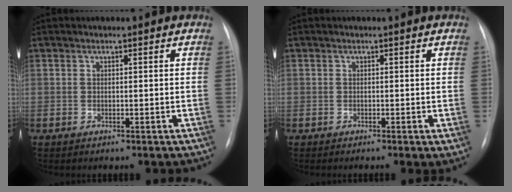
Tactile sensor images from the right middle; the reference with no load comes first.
{"total": 1.2, "force": [-0.4, 0.0, 1.1], "torque": [-0.014, -0.002, -0.009]}